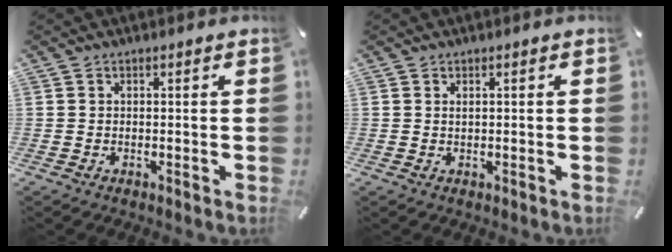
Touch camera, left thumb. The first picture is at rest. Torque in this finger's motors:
{"motor_torque": [0.16, -0.01, -0.02, -0.02, -0.01]}